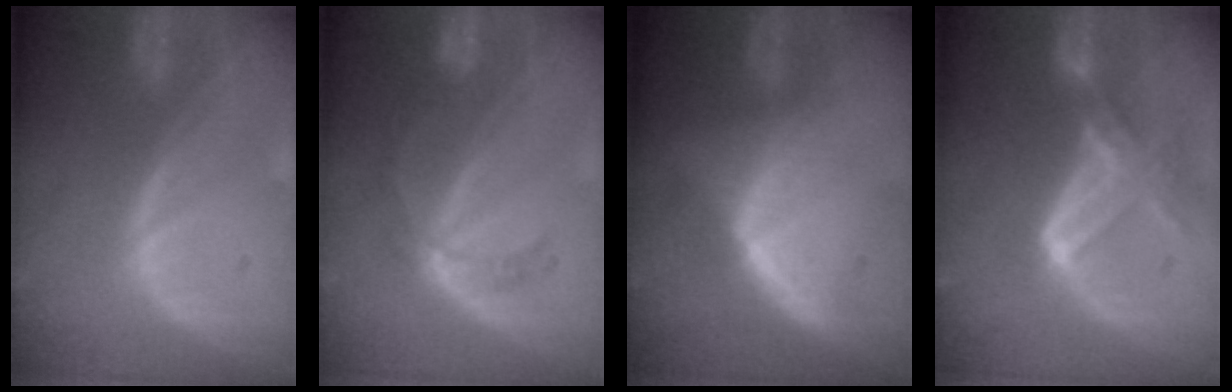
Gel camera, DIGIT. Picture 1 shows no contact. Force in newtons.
{"total": 5.1, "press": 4.7, "slide": 2.1}
{"total": 6.5, "press": 5.9, "slide": 2.7}
{"total": 6.4, "press": 6.4, "slide": 0.6}